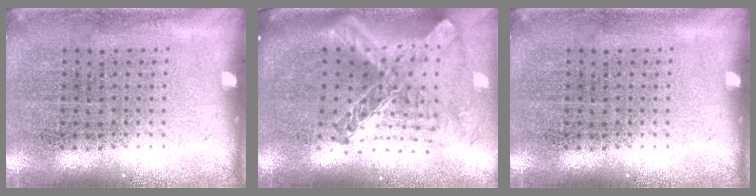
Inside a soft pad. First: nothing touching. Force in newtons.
{"total": 2.8, "press": 2.1, "slide": 1.9}
{"total": 0.0}